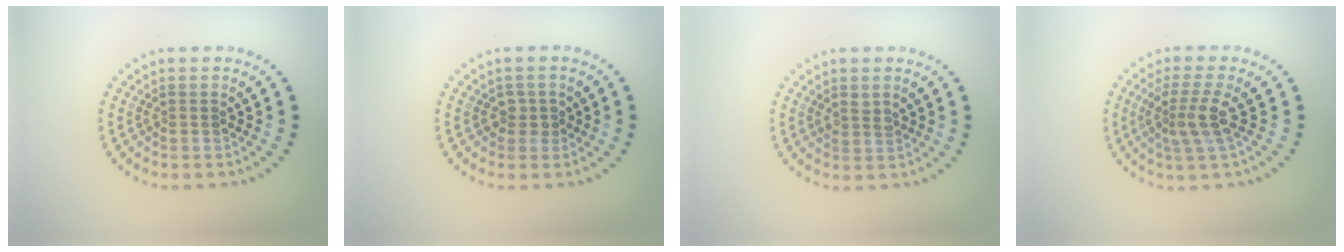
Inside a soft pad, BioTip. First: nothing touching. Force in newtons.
{"total": 1.3, "press": 1.1, "slide": 0.6}
{"total": 1.0, "press": 0.9, "slide": 0.5}
{"total": 2.9, "press": 2.3, "slide": 1.8}